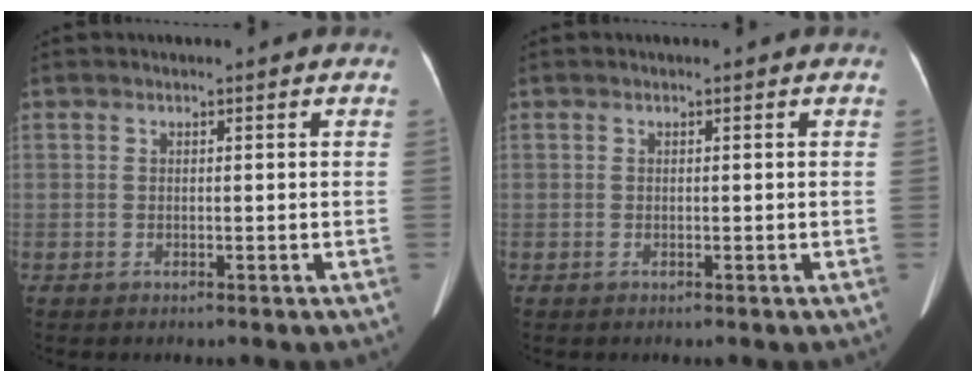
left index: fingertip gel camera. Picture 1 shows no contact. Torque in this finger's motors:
{"motor_torque": [0.06, 0.04, 0.00, 0.00]}